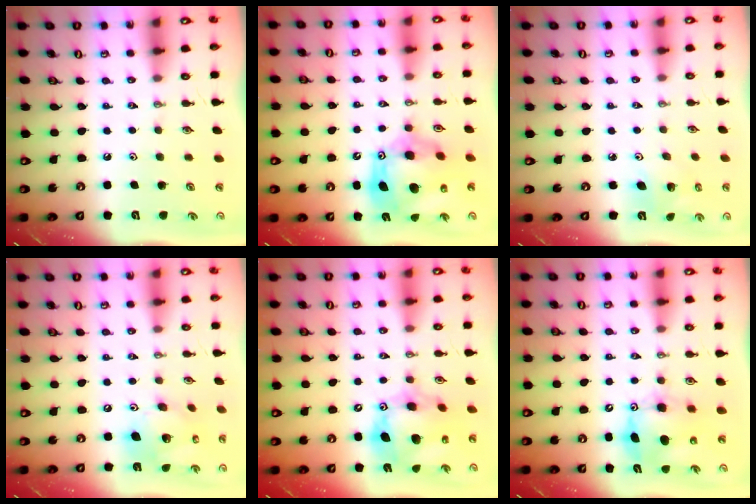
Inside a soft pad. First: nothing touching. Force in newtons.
{"total": 18.2, "press": 18.1, "slide": 1.6}
{"total": 4.1, "press": 4.1, "slide": 0.2}
{"total": 17.3, "press": 16.9, "slide": 3.6}
{"total": 15.0, "press": 14.9, "slide": 1.3}
{"total": 9.1, "press": 9.1, "slide": 0.8}